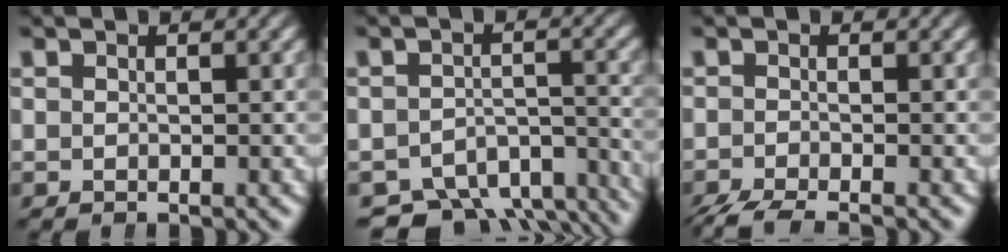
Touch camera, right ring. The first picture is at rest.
{"total": 8.4, "force": [-6.7, 3.9, 3.3], "torque": [-0.032, -0.022, -0.107]}
{"total": 3.6, "force": [-3.1, 1.1, 1.4], "torque": [-0.029, -0.018, -0.046]}